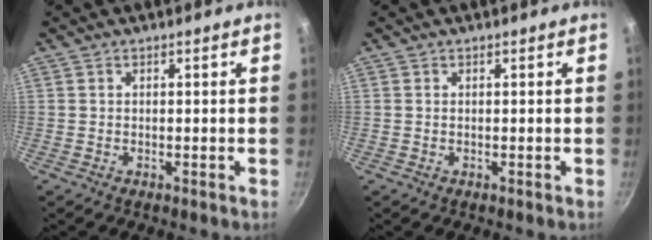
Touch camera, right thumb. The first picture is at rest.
{"total": 0.0}